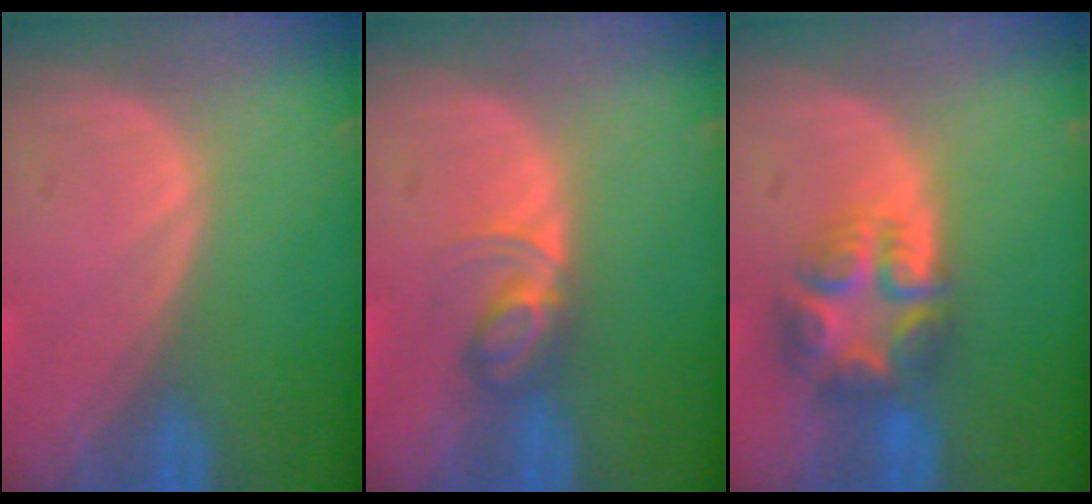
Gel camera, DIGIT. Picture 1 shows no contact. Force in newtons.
{"total": 3.9, "press": 3.8, "slide": 0.5}
{"total": 7.6, "press": 6.7, "slide": 3.6}